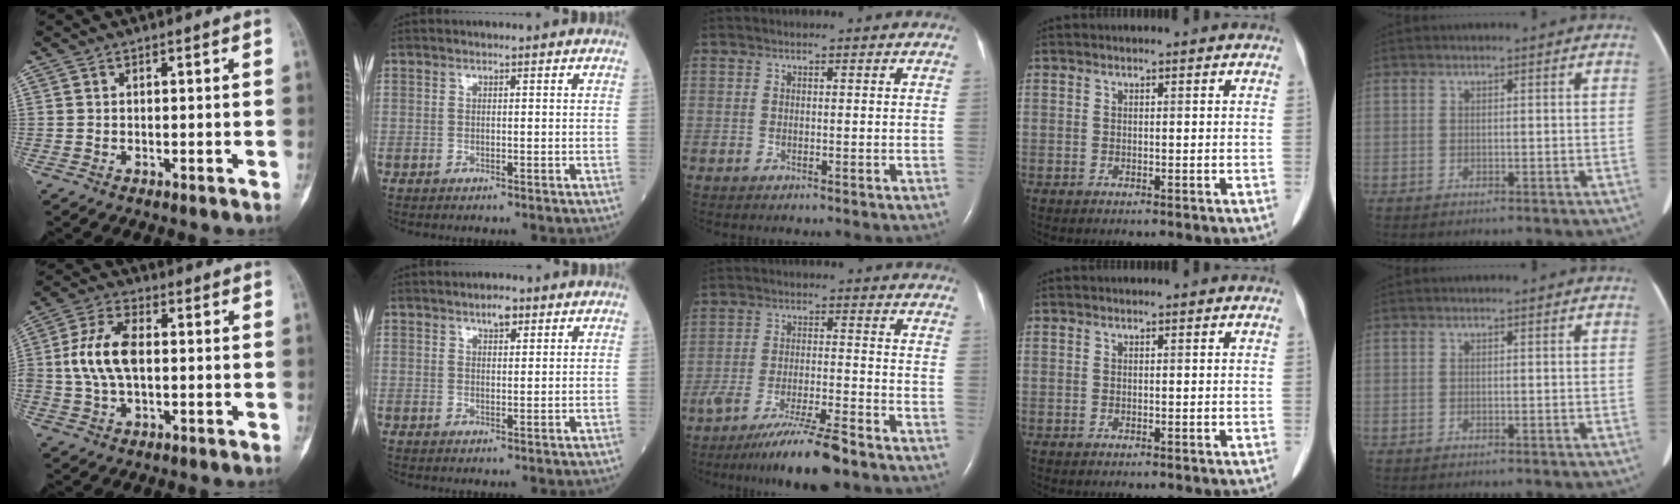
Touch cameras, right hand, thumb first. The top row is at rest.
{"thumb": {"total": 10.5, "force": [0.2, 5.9, 8.6], "torque": [-0.173, 0.018, 0.000]}, "index": {"total": 2.5, "force": [1.6, 1.0, 1.7], "torque": [-0.028, 0.002, 0.025]}, "middle": {"total": 10.1, "force": [-7.9, 0.5, 6.3], "torque": [-0.102, -0.025, -0.133]}}